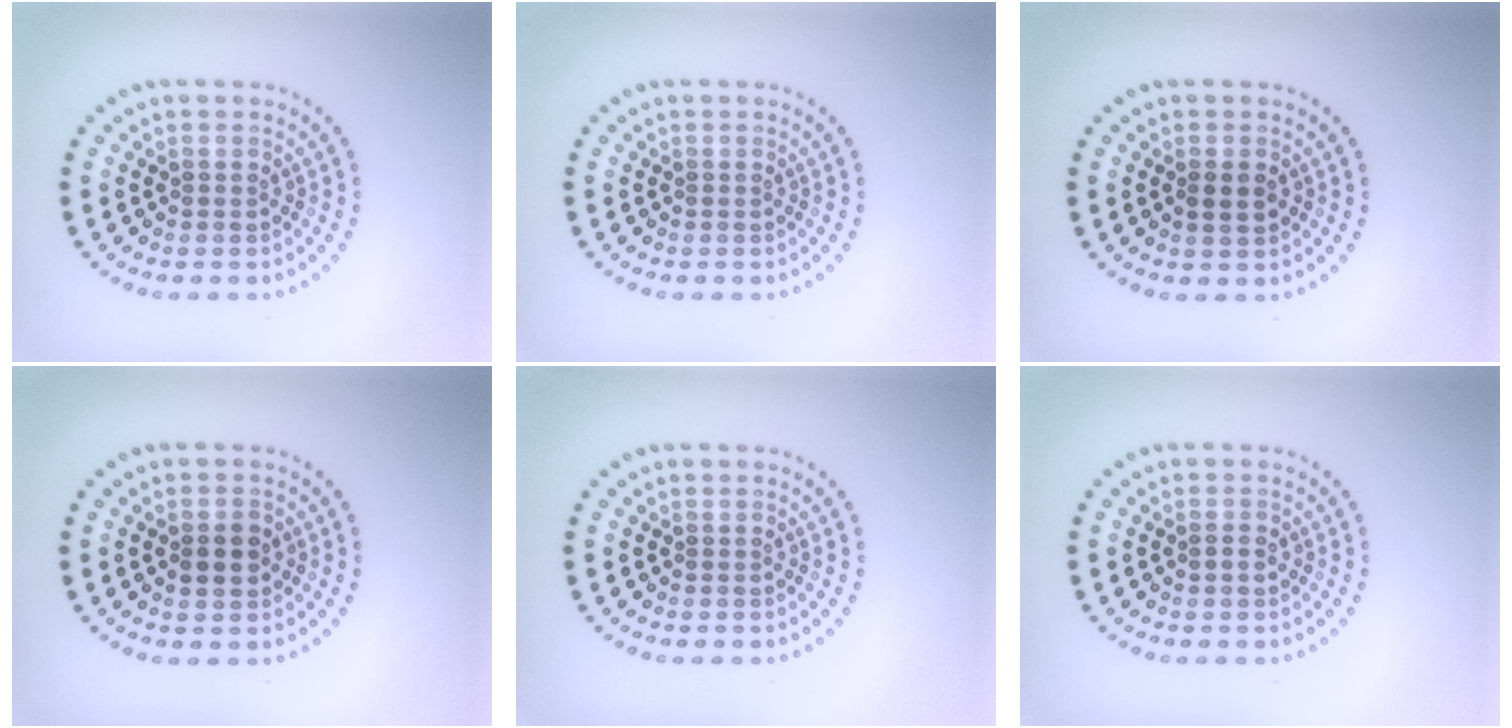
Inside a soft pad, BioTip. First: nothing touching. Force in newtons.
{"total": 0.0}
{"total": 1.6, "press": 1.6, "slide": 0.1}
{"total": 2.3, "press": 2.2, "slide": 0.1}
{"total": 0.0}
{"total": 0.9, "press": 0.9, "slide": 0.0}